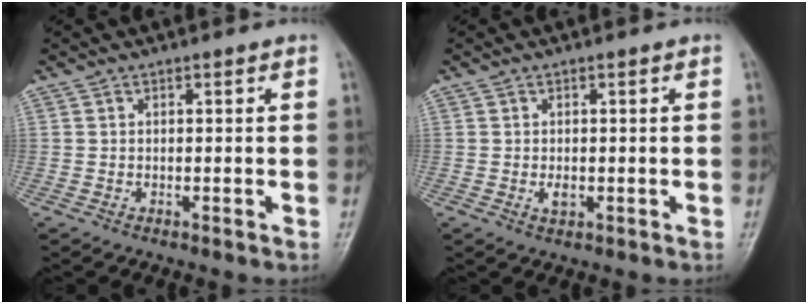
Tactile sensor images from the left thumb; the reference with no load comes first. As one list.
[{"total": 2.1, "force": [-0.2, 1.1, 1.7], "torque": [-0.024, -0.002, -0.003]}]